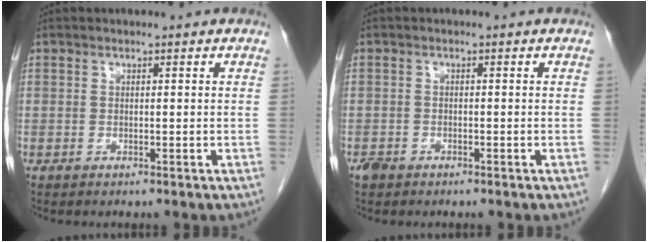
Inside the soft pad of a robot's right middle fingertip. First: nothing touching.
{"total": 1.5, "force": [-1.1, 0.9, 0.6], "torque": [-0.018, 0.001, -0.018]}